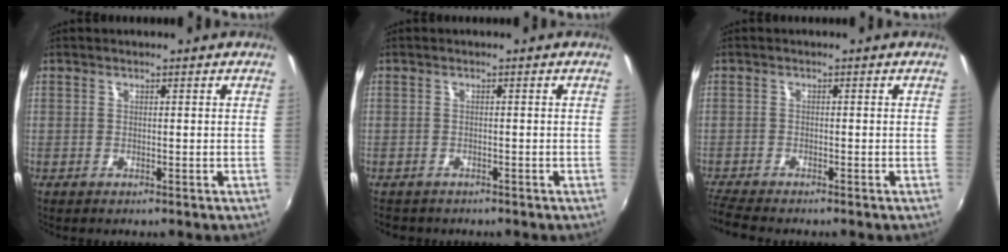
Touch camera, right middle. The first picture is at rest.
{"total": 2.3, "force": [-1.9, 1.2, 0.4], "torque": [-0.015, -0.009, -0.028]}
{"total": 4.7, "force": [-4.4, 0.3, 1.7], "torque": [-0.052, -0.023, -0.082]}